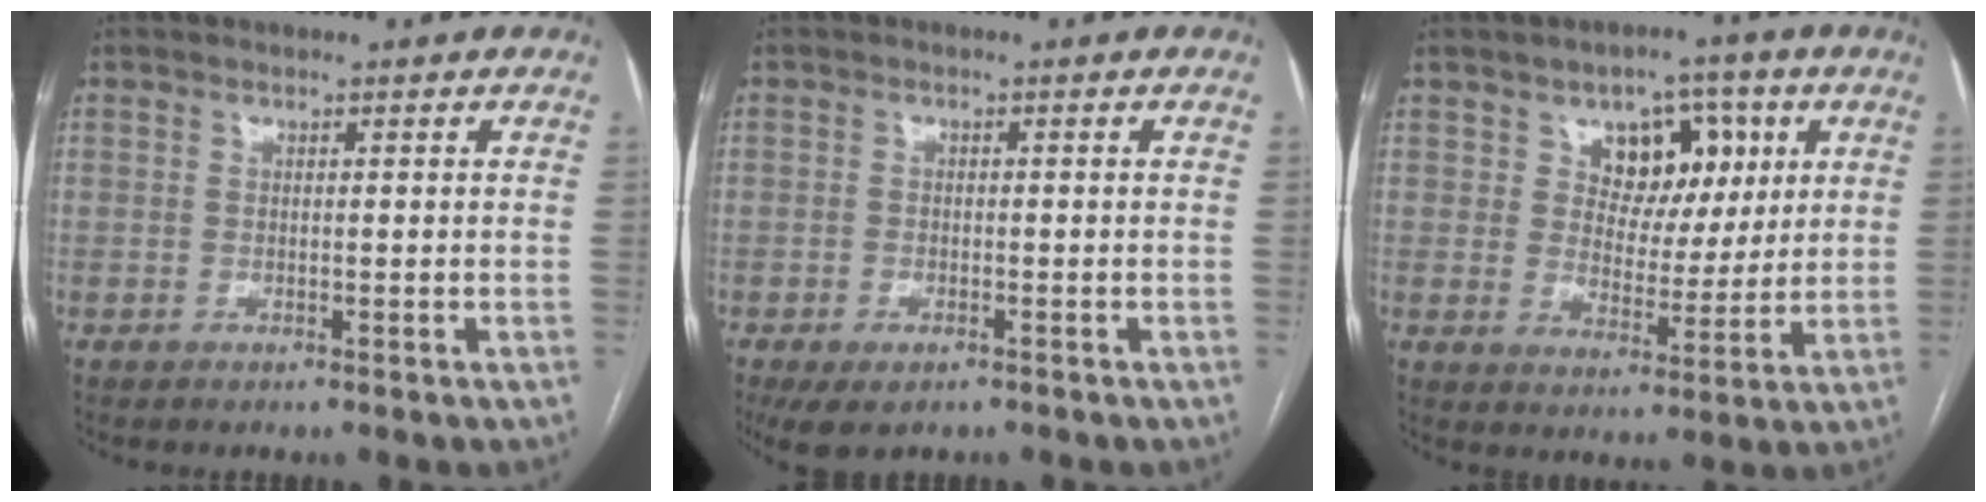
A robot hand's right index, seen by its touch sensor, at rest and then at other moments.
{"total": 4.6, "force": [-3.0, 2.3, 2.7], "torque": [-0.048, -0.008, -0.043]}
{"total": 8.8, "force": [3.6, 6.2, 5.1], "torque": [-0.058, 0.020, 0.060]}